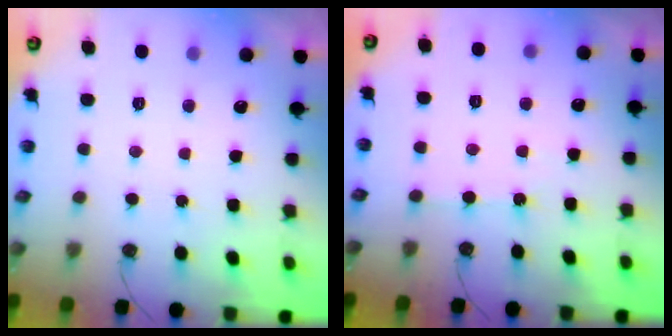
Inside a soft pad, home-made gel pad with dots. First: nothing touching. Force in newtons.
{"total": 2.6, "press": 2.5, "slide": 0.5}